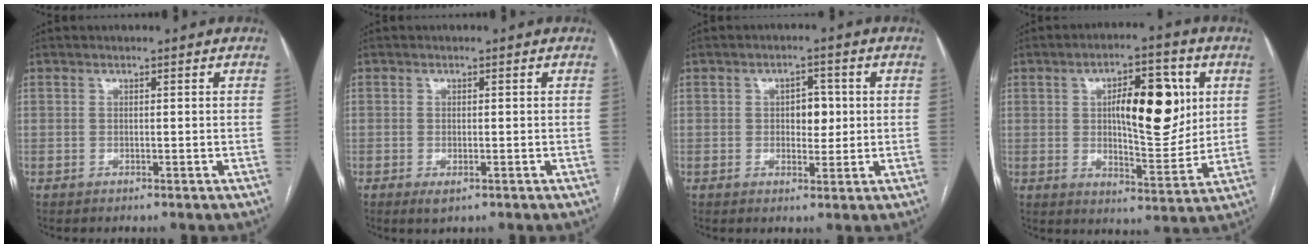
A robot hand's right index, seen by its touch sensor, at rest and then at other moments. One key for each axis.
{"total": 1.9, "fx": -0.9, "fy": 0.7, "fz": 1.5, "tx": -0.024, "ty": -0.003, "tz": -0.010}
{"total": 4.0, "fx": 0.4, "fy": 2.4, "fz": 3.2, "tx": -0.041, "ty": 0.008, "tz": 0.009}
{"total": 13.5, "fx": 3.2, "fy": 4.6, "fz": 12.2, "tx": -0.182, "ty": 0.012, "tz": 0.053}